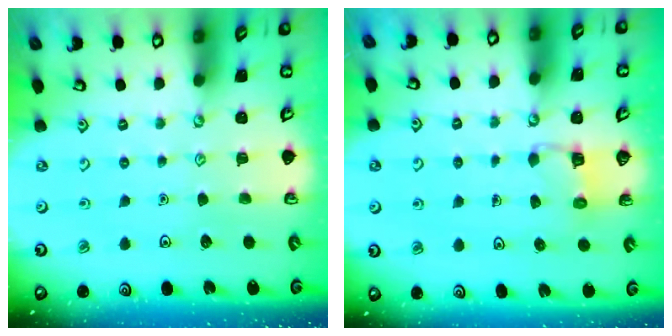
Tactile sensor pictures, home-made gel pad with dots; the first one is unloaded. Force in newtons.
{"total": 3.7, "press": 3.7, "slide": 0.4}